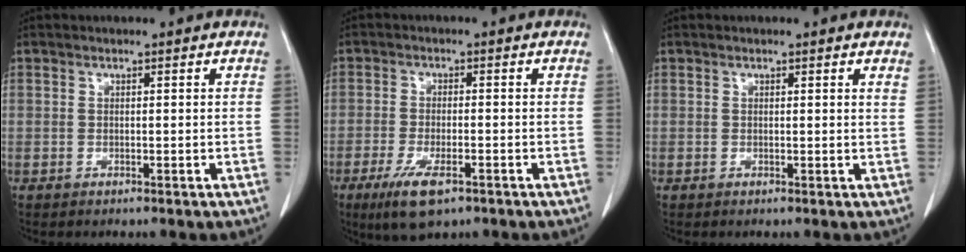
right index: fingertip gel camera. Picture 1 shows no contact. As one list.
[{"total": 7.2, "force": [-4.2, 2.1, 5.5], "torque": [-0.105, -0.016, -0.067]}, {"total": 0.9, "force": [0.8, 0.0, 0.4], "torque": [-0.008, -0.002, 0.003]}]